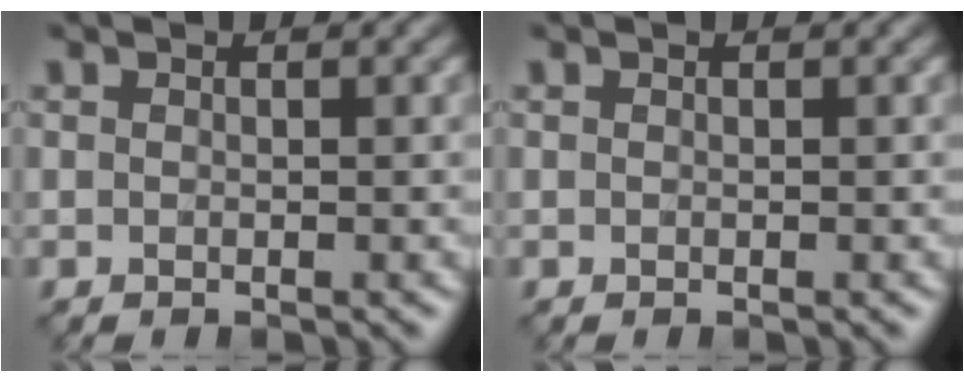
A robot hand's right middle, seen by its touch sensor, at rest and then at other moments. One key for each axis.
{"total": 0.0}